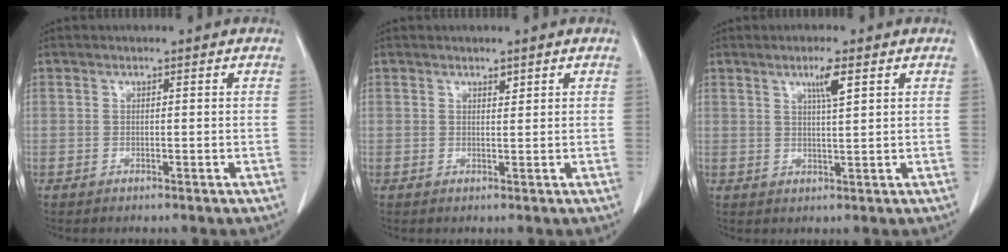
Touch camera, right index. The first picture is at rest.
{"total": 1.0, "force": [0.8, 0.3, 0.5], "torque": [-0.009, -0.005, 0.013]}
{"total": 3.7, "force": [1.9, 0.0, 3.2], "torque": [-0.056, -0.004, 0.034]}